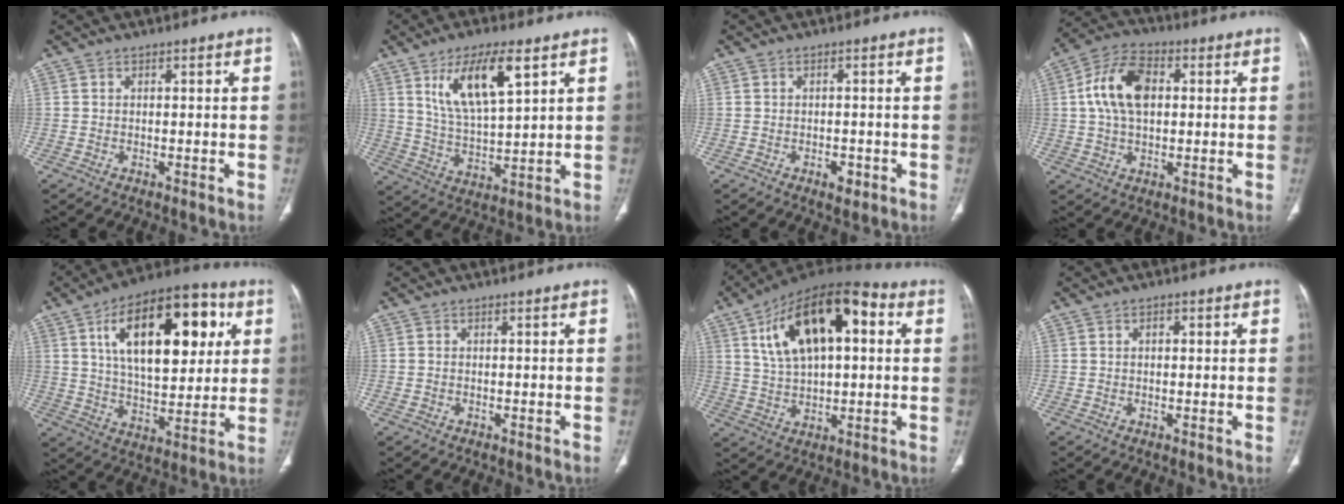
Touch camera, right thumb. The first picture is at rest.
{"total": 13.0, "force": [6.2, 4.2, 10.6], "torque": [-0.185, -0.025, 0.125]}
{"total": 2.5, "force": [-1.1, 1.4, 1.7], "torque": [-0.019, 0.002, -0.012]}
{"total": 11.8, "force": [1.8, 7.3, 9.1], "torque": [-0.166, 0.018, 0.027]}
{"total": 24.1, "force": [7.8, 11.9, 19.5], "torque": [-0.271, -0.007, 0.121]}
{"total": 2.7, "force": [-0.8, 2.1, 1.4], "torque": [-0.031, 0.003, -0.008]}
{"total": 20.9, "force": [6.1, 10.2, 17.2], "torque": [-0.268, 0.015, 0.095]}
{"total": 1.5, "force": [0.5, 0.8, 1.1], "torque": [-0.017, 0.004, 0.007]}